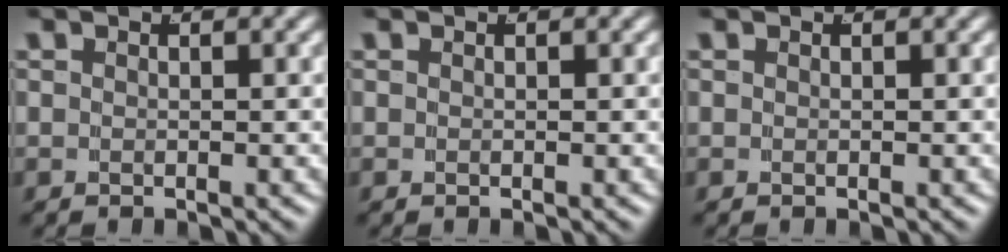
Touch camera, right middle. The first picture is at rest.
{"total": 0.0}
{"total": 0.0}